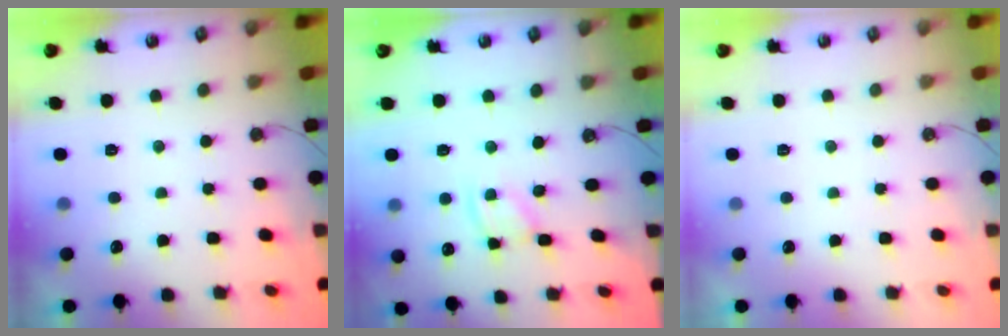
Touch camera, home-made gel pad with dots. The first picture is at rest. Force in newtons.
{"total": 2.6, "press": 2.6, "slide": 0.1}
{"total": 0.0}